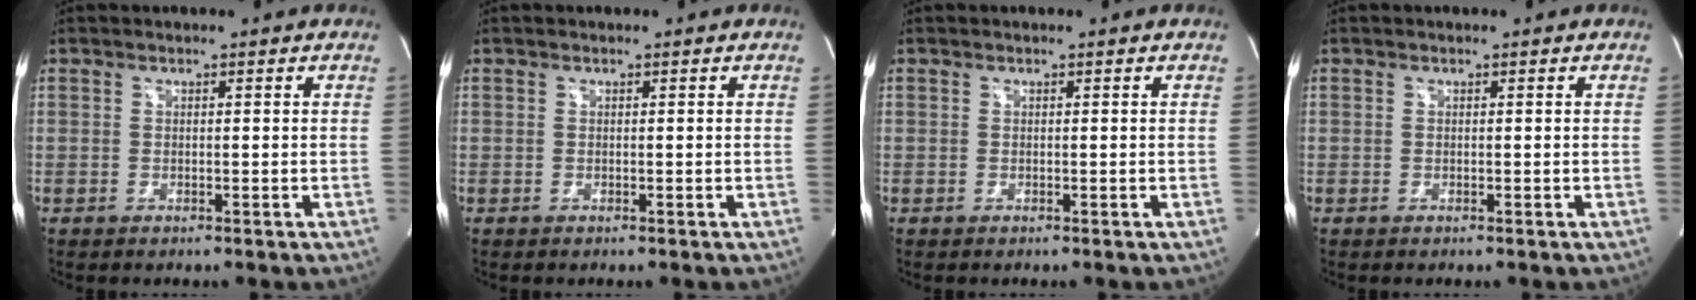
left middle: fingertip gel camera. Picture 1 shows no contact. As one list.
[{"total": 0.0}, {"total": 0.0}, {"total": 0.0}]